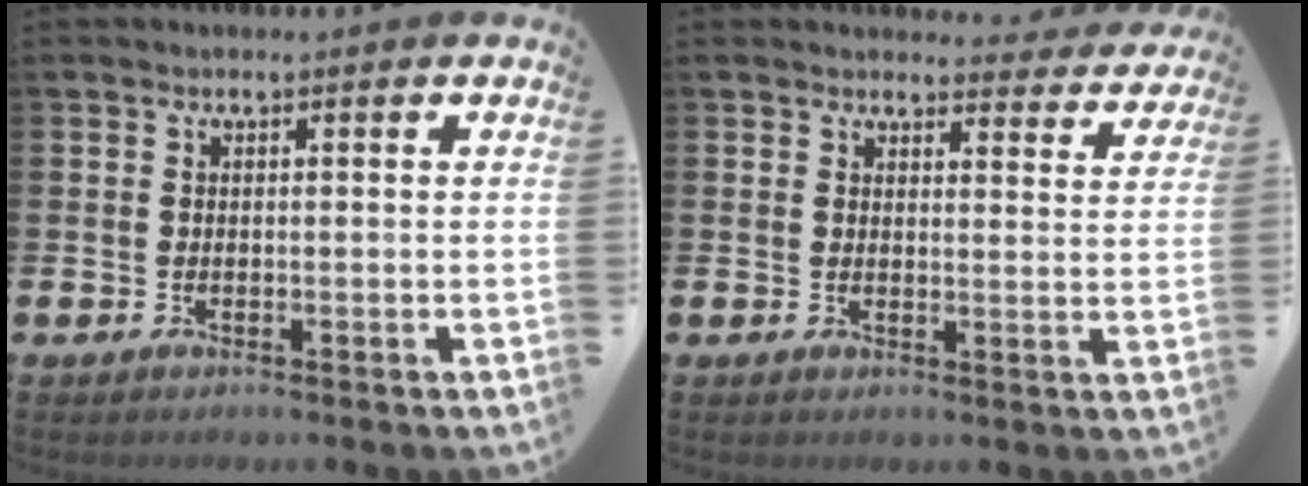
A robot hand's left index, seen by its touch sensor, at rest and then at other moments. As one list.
[{"total": 3.2, "force": [3.2, 0.6, 0.0], "torque": [0.001, -0.022, 0.055]}]